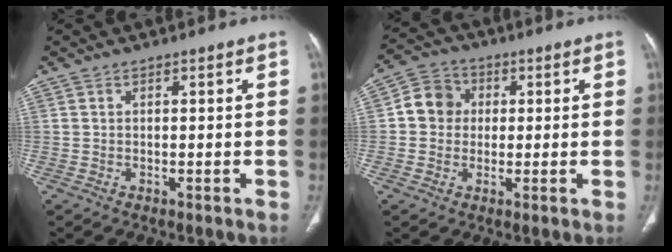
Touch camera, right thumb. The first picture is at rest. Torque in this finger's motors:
{"motor_torque": [0.25, 1.63, 0.15, -0.45, 0.04]}